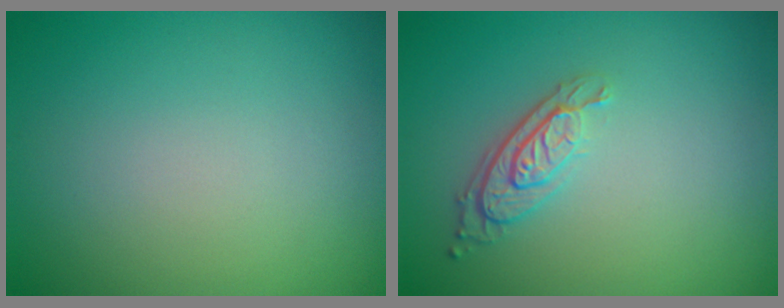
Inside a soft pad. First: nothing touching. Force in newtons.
{"total": 2.9, "press": 2.2, "slide": 1.9}